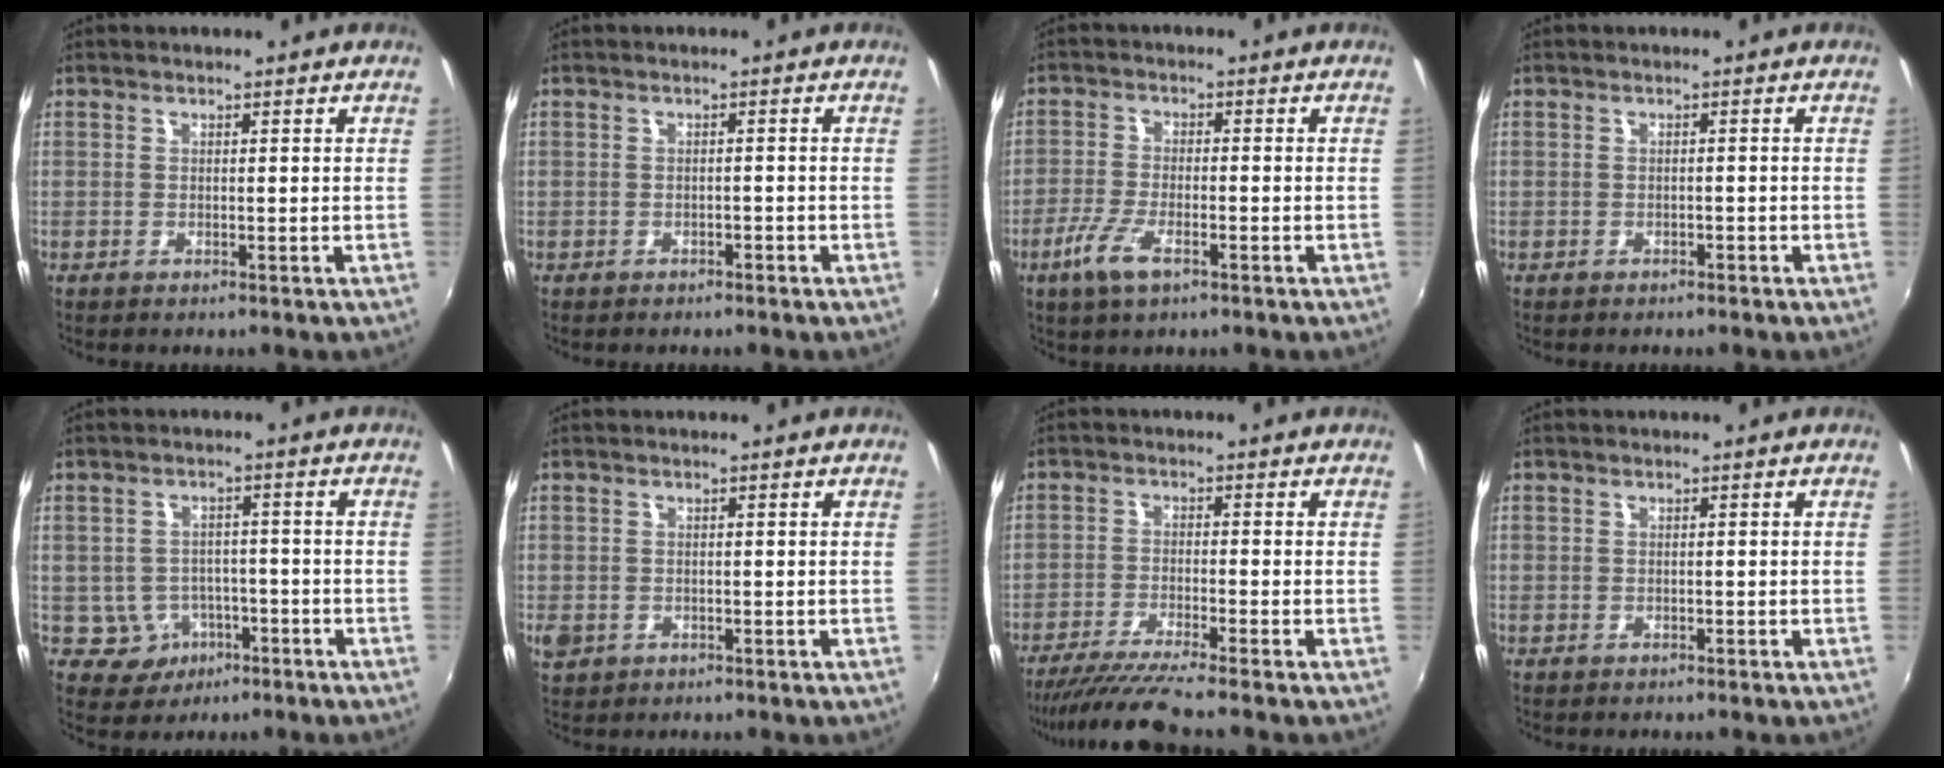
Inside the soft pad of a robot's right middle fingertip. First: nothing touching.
{"total": 1.7, "force": [-1.5, 0.7, 0.3], "torque": [-0.008, -0.004, -0.022]}
{"total": 6.4, "force": [-3.5, 1.8, 5.0], "torque": [-0.115, -0.011, -0.069]}
{"total": 1.3, "force": [-1.2, 0.5, 0.2], "torque": [-0.007, -0.002, -0.017]}
{"total": 5.7, "force": [-2.7, 4.9, 1.0], "torque": [-0.032, 0.014, -0.026]}
{"total": 3.3, "force": [-1.0, 2.7, 1.6], "torque": [-0.034, -0.006, -0.016]}
{"total": 8.3, "force": [-7.2, -1.2, 4.0], "torque": [-0.093, -0.025, -0.127]}
{"total": 0.6, "force": [-0.5, 0.3, -0.1], "torque": [-0.001, 0.000, -0.009]}